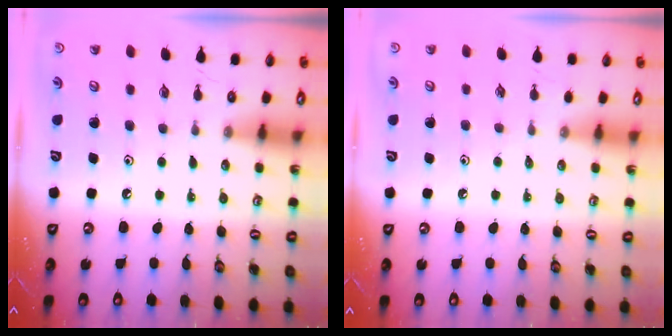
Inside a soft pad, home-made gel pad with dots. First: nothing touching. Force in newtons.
{"total": 1.9, "press": 1.8, "slide": 0.3}